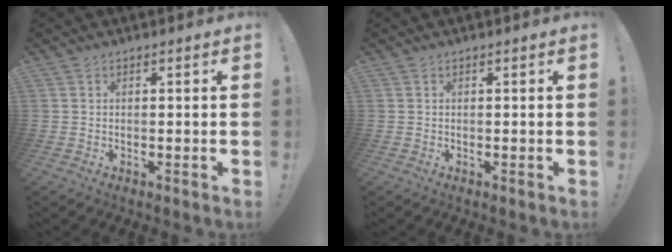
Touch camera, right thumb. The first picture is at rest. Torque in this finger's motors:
{"motor_torque": [0.00, 0.00, 0.00, 0.00, 0.00]}